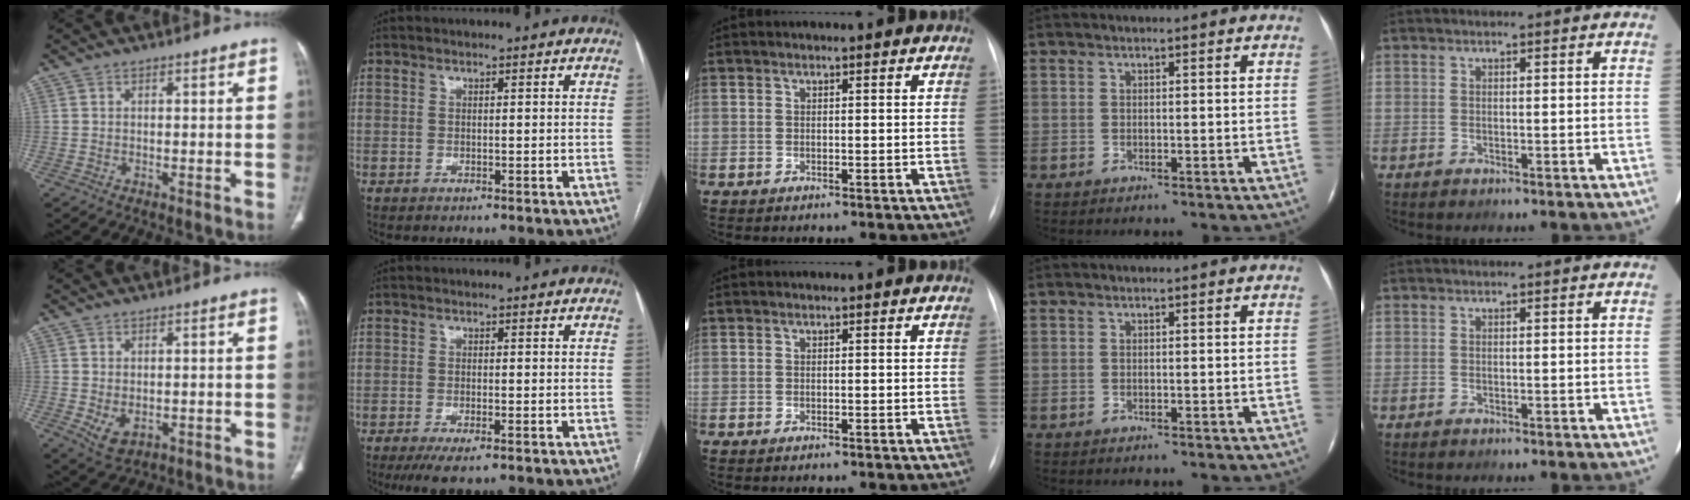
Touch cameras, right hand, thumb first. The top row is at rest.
{"thumb": {"total": 4.0, "force": [-0.6, 2.7, 2.9], "torque": [-0.048, -0.007, 0.004]}, "index": {"total": 4.3, "force": [-2.7, 1.0, 3.2], "torque": [-0.055, -0.010, -0.042]}, "middle": {"total": 0.7, "force": [-0.6, 0.1, 0.4], "torque": [-0.009, -0.002, -0.007]}}